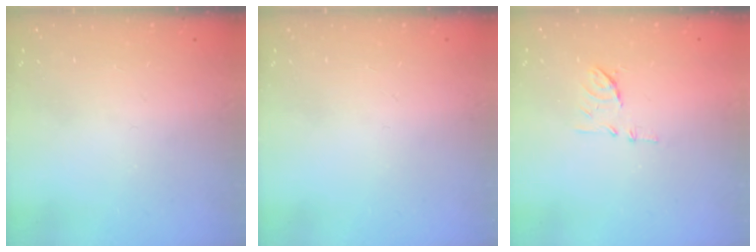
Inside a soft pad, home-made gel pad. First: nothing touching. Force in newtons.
{"total": 0.0}
{"total": 7.5, "press": 7.5, "slide": 0.8}